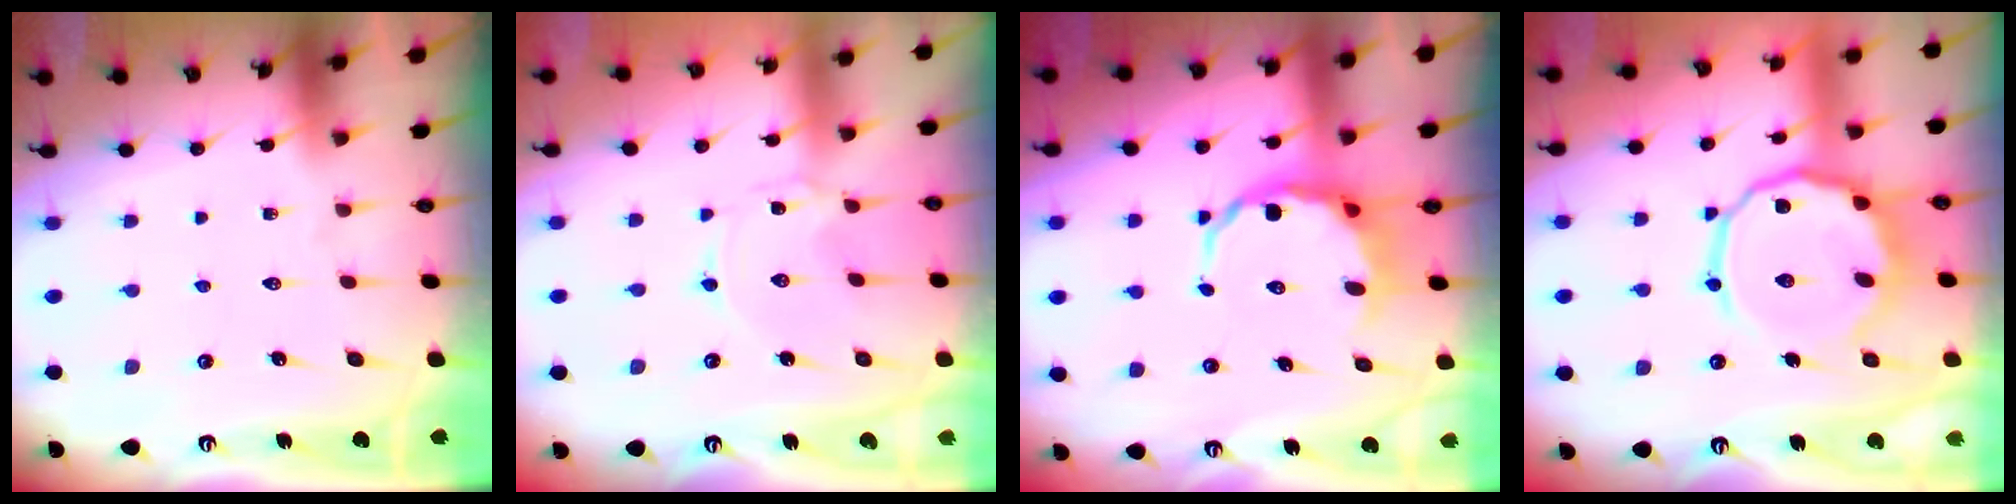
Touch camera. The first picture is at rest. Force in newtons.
{"total": 0.0}
{"total": 8.1, "press": 7.7, "slide": 2.5}
{"total": 12.9, "press": 12.7, "slide": 2.1}